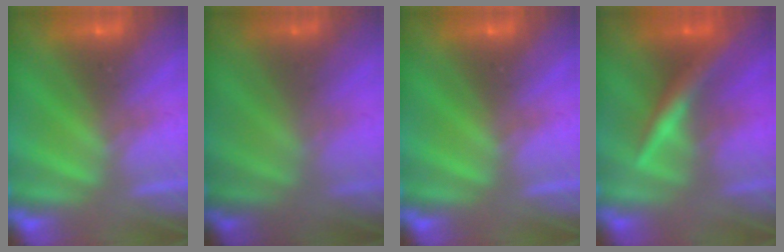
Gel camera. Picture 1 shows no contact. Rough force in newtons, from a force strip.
{"total": 1.7}
{"total": 0.0}
{"total": 2.4}